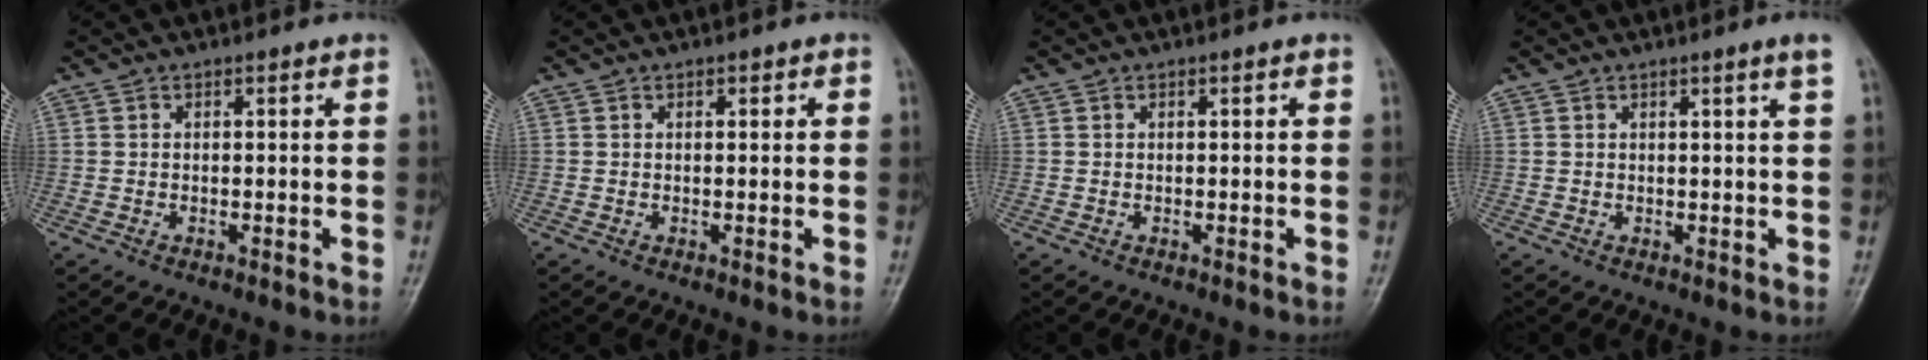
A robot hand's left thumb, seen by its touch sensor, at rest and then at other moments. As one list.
[{"total": 0.9, "force": [0.4, 0.6, 0.7], "torque": [-0.005, 0.001, 0.004]}, {"total": 0.0}, {"total": 2.3, "force": [1.3, -0.6, 1.7], "torque": [-0.026, -0.009, 0.021]}]